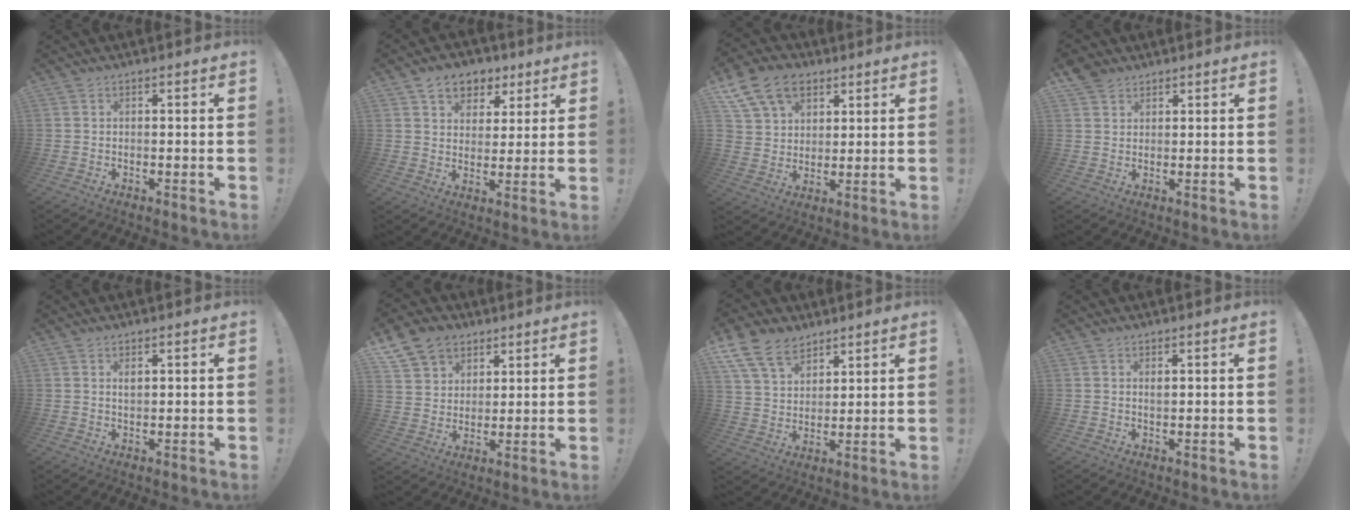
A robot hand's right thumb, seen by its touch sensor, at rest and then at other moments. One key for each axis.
{"total": 9.5, "fx": 5.4, "fy": 7.1, "fz": 3.3, "tx": -0.043, "ty": -0.025, "tz": 0.104}
{"total": 14.6, "fx": 7.5, "fy": 10.6, "fz": 6.6, "tx": -0.108, "ty": -0.032, "tz": 0.149}
{"total": 4.0, "fx": 2.9, "fy": 2.6, "fz": 0.9, "tx": -0.014, "ty": -0.014, "tz": 0.055}
{"total": 1.4, "fx": 0.6, "fy": 0.7, "fz": 1.1, "tx": -0.010, "ty": -0.005, "tz": 0.008}
{"total": 11.9, "fx": 6.8, "fy": 9.0, "fz": 3.7, "tx": -0.062, "ty": -0.038, "tz": 0.138}
{"total": 12.8, "fx": 8.7, "fy": 7.9, "fz": 5.0, "tx": -0.104, "ty": -0.046, "tz": 0.171}
{"total": 1.0, "fx": 0.4, "fy": 0.5, "fz": 0.8, "tx": -0.003, "ty": -0.005, "tz": 0.005}